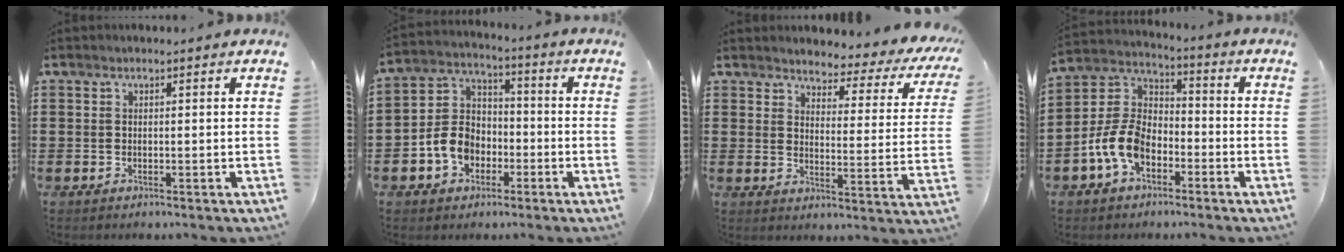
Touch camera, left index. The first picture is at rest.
{"total": 7.6, "force": [-3.2, 6.1, 3.4], "torque": [-0.095, 0.019, -0.065]}
{"total": 3.1, "force": [2.8, 1.0, 0.8], "torque": [-0.030, -0.027, 0.040]}
{"total": 8.8, "force": [-4.3, 5.3, 5.5], "torque": [-0.155, 0.000, -0.093]}